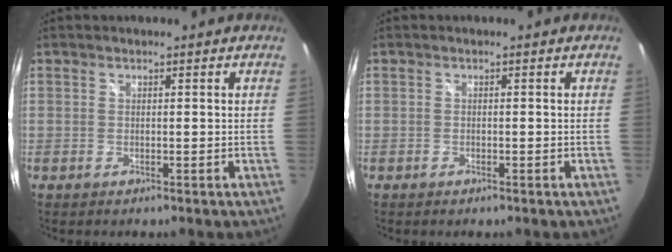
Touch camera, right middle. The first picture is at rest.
{"total": 0.8, "force": [-0.5, 0.4, 0.3], "torque": [-0.006, -0.004, -0.011]}